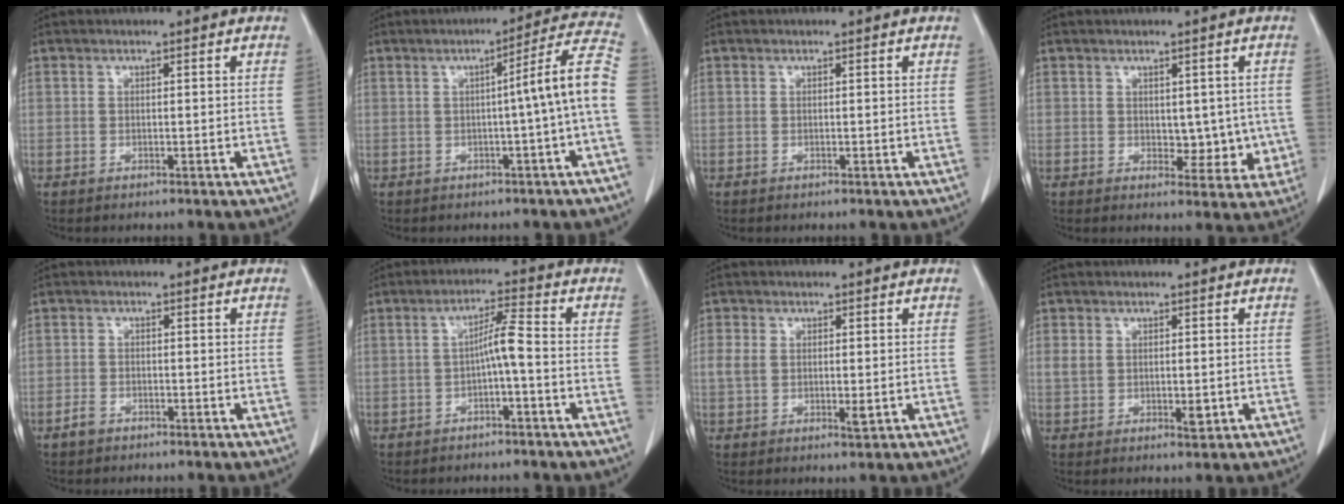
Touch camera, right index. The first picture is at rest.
{"total": 8.7, "force": [-1.1, -1.6, 8.5], "torque": [-0.109, 0.018, -0.017]}
{"total": 0.0}
{"total": 5.0, "force": [-0.1, 3.1, 4.0], "torque": [-0.034, -0.001, 0.009]}
{"total": 1.6, "force": [-1.2, 1.0, 0.5], "torque": [-0.017, 0.002, -0.020]}
{"total": 4.3, "force": [-1.0, -0.1, 4.1], "torque": [-0.071, 0.015, -0.016]}
{"total": 4.1, "force": [0.0, 2.1, 3.5], "torque": [-0.070, -0.004, 0.004]}
{"total": 3.7, "force": [0.0, 2.1, 3.1], "torque": [-0.055, -0.003, 0.008]}